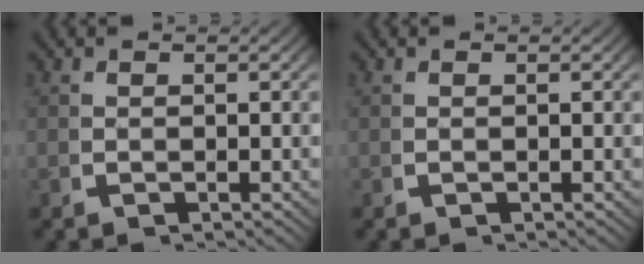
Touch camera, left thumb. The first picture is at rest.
{"total": 0.0}